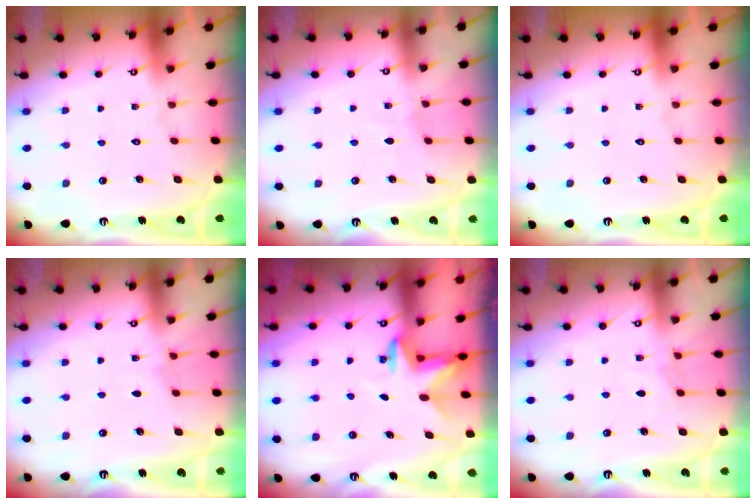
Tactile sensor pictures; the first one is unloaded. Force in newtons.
{"total": 2.7, "press": 2.7, "slide": 0.3}
{"total": 0.0}
{"total": 2.3, "press": 2.3, "slide": 0.4}
{"total": 3.0, "press": 2.9, "slide": 0.7}
{"total": 3.2, "press": 3.1, "slide": 0.5}